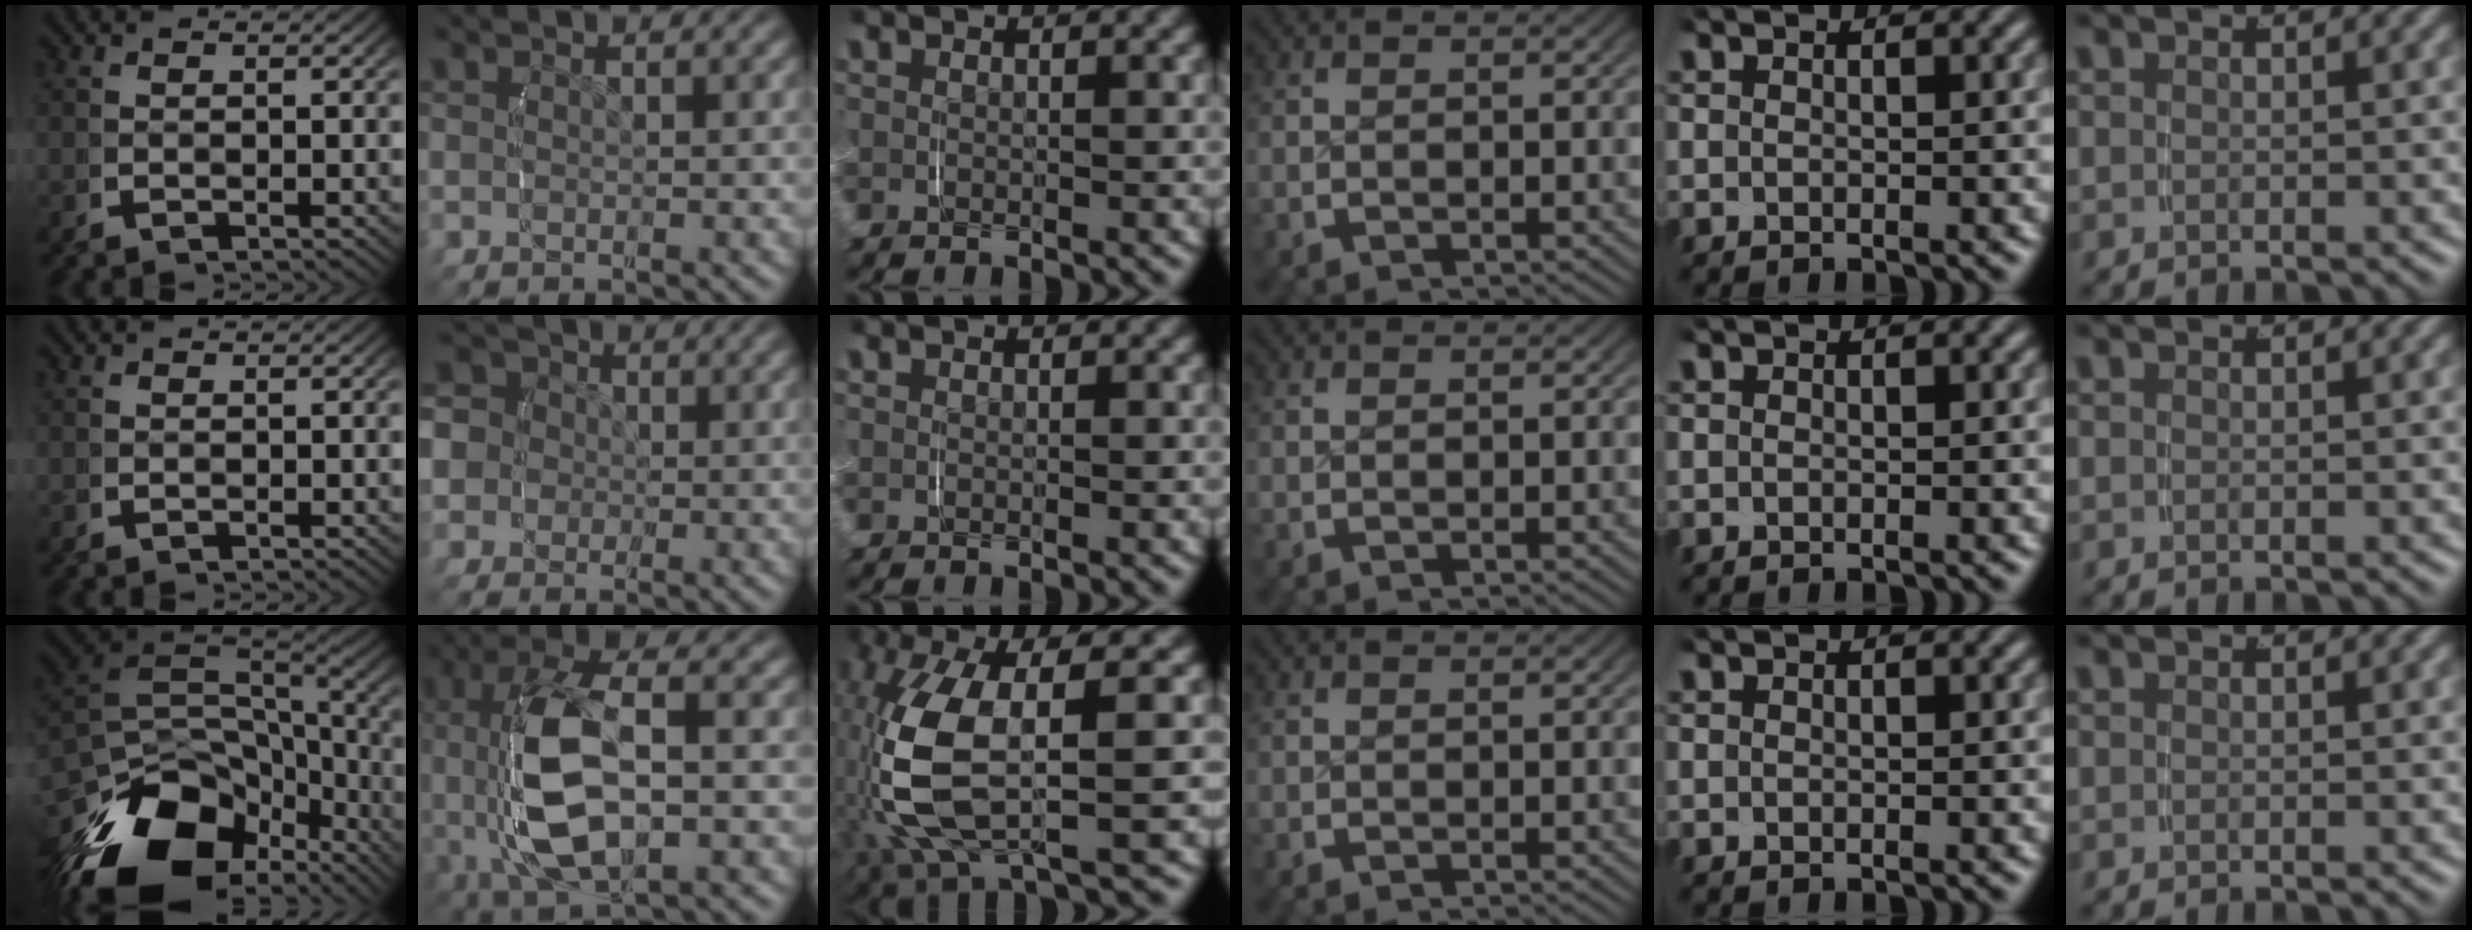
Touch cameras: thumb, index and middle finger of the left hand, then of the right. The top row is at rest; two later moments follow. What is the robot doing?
{"motion": "grasp_and_lifting", "object": "knife"}